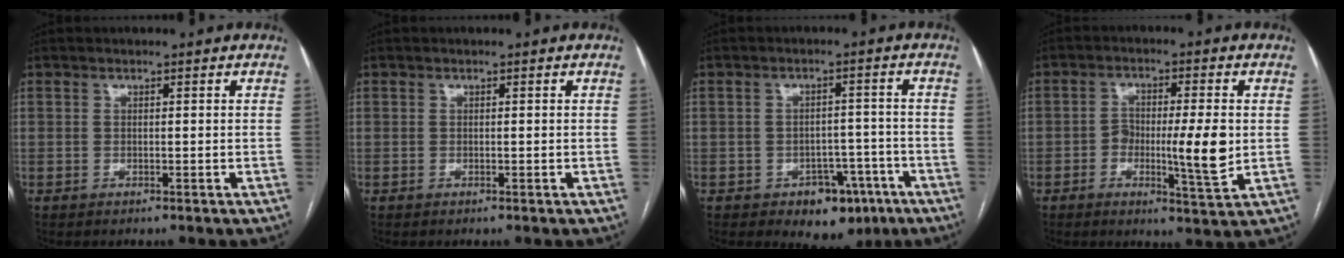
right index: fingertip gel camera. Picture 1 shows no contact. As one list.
[{"total": 0.0}, {"total": 7.1, "force": [-4.0, 4.8, 3.3], "torque": [-0.026, 0.019, -0.048]}, {"total": 8.3, "force": [-1.0, 1.7, 8.1], "torque": [-0.131, 0.000, -0.014]}]